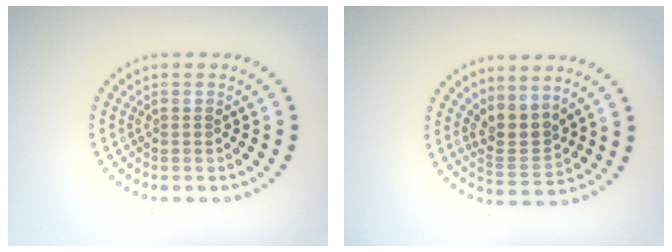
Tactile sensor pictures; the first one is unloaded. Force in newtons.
{"total": 3.0, "press": 2.4, "slide": 1.7}